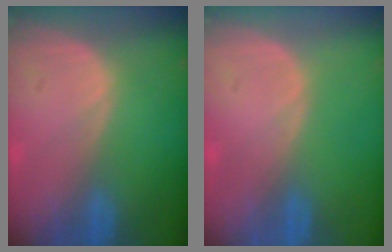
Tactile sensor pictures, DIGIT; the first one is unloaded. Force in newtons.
{"total": 0.0}